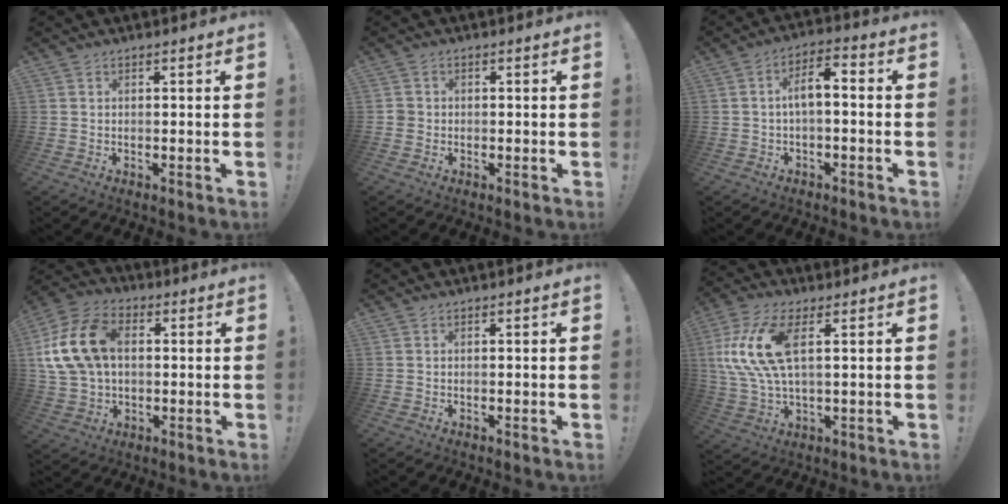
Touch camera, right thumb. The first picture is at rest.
{"total": 1.9, "force": [-0.5, 1.7, 0.7], "torque": [-0.015, 0.008, -0.007]}
{"total": 6.3, "force": [-0.8, 2.4, 5.7], "torque": [-0.093, 0.008, -0.017]}
{"total": 17.6, "force": [2.8, 12.6, 11.9], "torque": [-0.212, 0.005, 0.055]}
{"total": 0.0}
{"total": 15.3, "force": [4.1, 6.8, 13.0], "torque": [-0.252, -0.010, 0.071]}